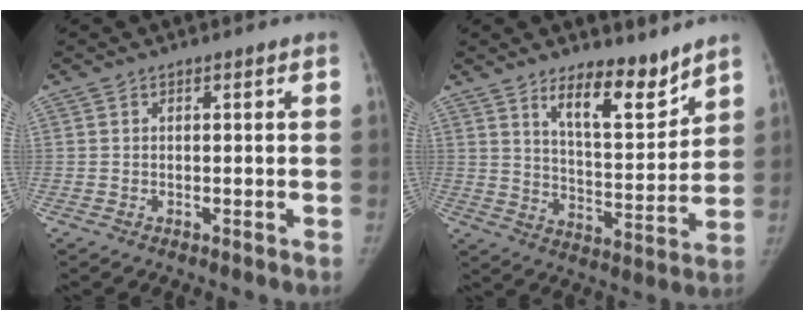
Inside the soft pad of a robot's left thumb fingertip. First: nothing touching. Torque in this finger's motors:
{"motor_torque": [1.43, 0.20, 0.63, -1.14, 0.23]}